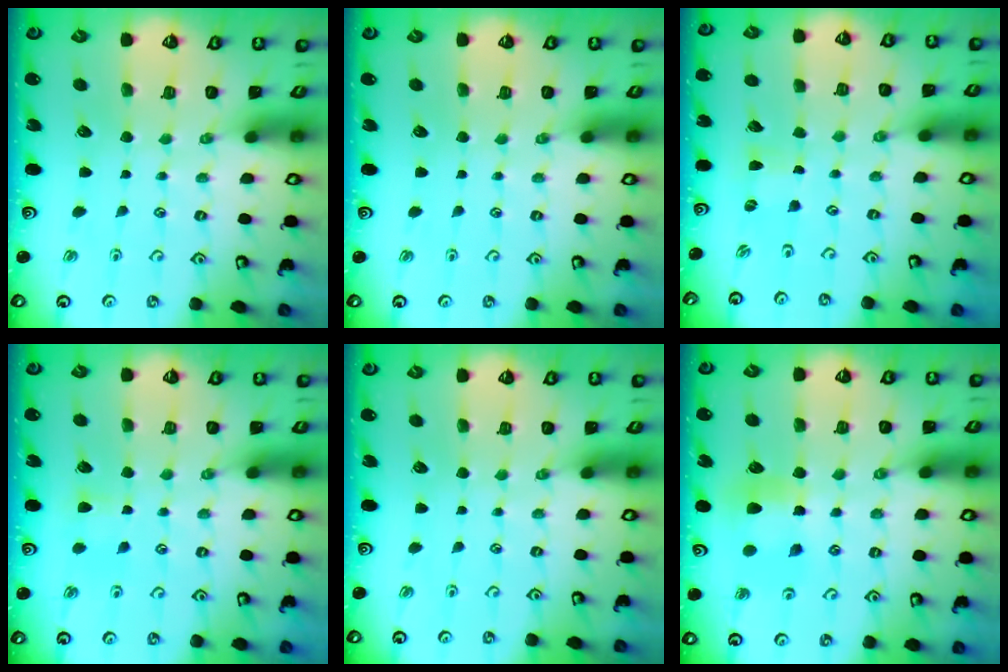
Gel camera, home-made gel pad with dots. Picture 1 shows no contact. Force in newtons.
{"total": 0.0}
{"total": 0.0}
{"total": 5.0, "press": 4.9, "slide": 0.7}
{"total": 0.0}
{"total": 6.0, "press": 5.9, "slide": 0.6}